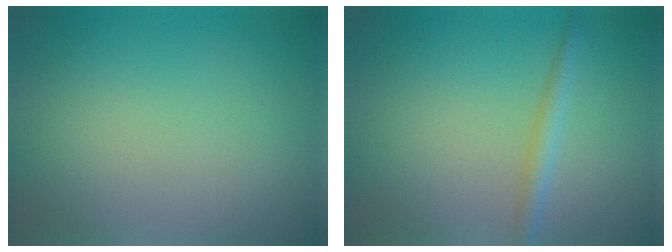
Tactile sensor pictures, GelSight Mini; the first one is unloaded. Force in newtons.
{"total": 1.8, "press": 1.8, "slide": 0.0}